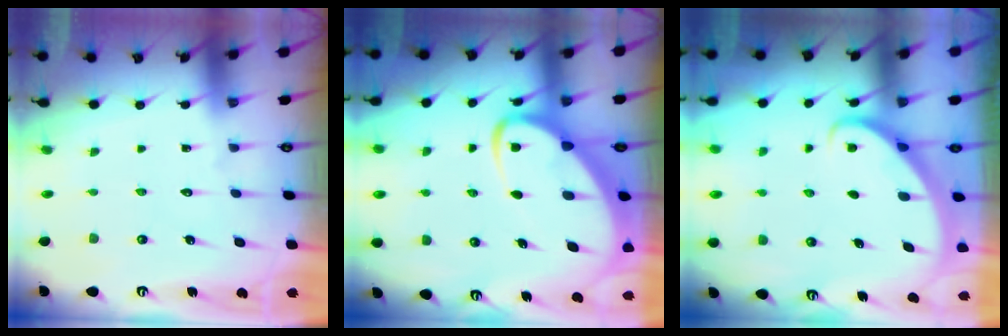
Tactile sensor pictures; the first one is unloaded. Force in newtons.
{"total": 7.6, "press": 7.5, "slide": 0.8}
{"total": 2.7, "press": 2.7, "slide": 0.2}